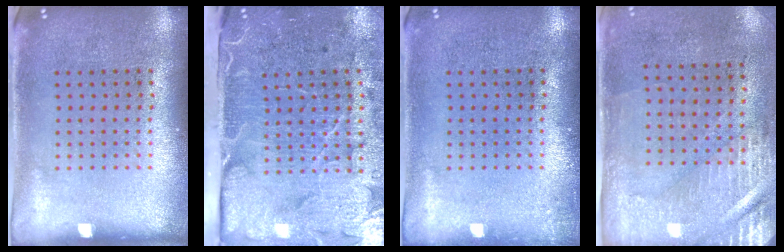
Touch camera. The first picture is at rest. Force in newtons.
{"total": 5.0, "press": 4.0, "slide": 3.0}
{"total": 0.7, "press": 0.7, "slide": 0.2}
{"total": 3.0, "press": 2.5, "slide": 1.6}